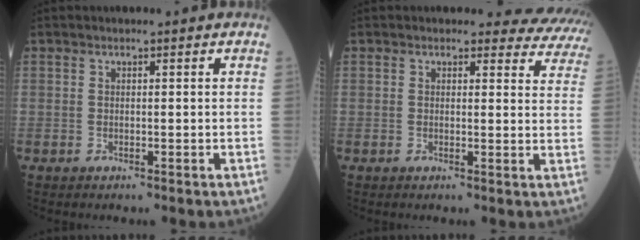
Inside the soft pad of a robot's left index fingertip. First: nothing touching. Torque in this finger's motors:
{"motor_torque": [0.22, -0.26, 0.07, 0.02]}